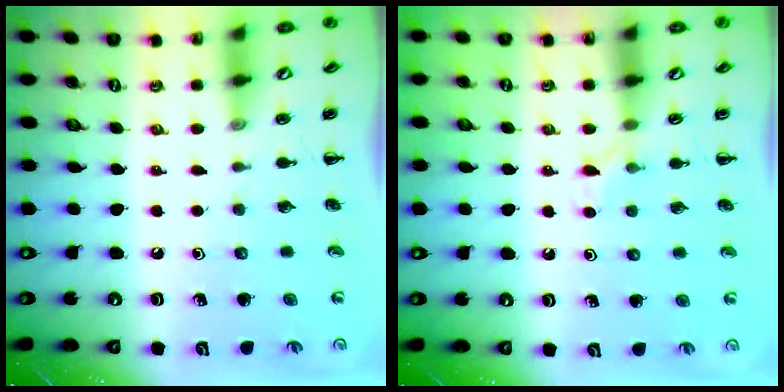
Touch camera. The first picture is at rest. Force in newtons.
{"total": 5.8, "press": 5.5, "slide": 1.9}